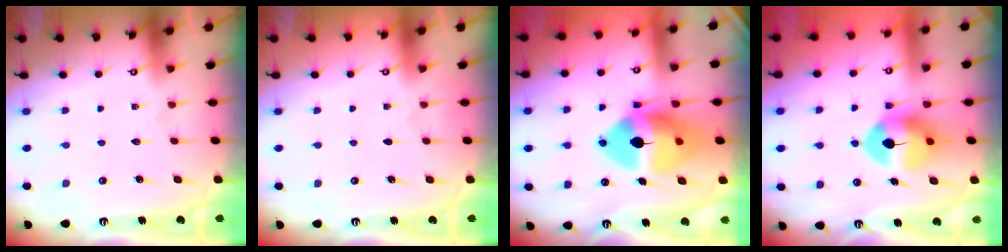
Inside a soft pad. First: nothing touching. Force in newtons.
{"total": 0.0}
{"total": 18.2, "press": 18.0, "slide": 2.7}
{"total": 9.3, "press": 9.2, "slide": 1.4}